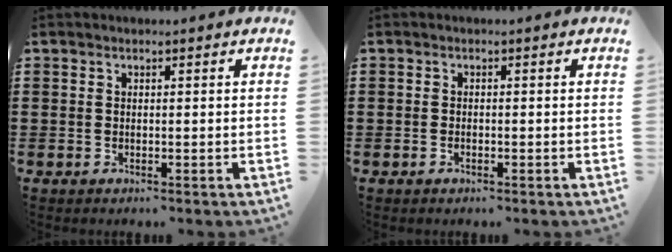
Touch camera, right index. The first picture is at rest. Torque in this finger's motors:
{"motor_torque": [-0.39, 1.06, 0.01, -0.01]}